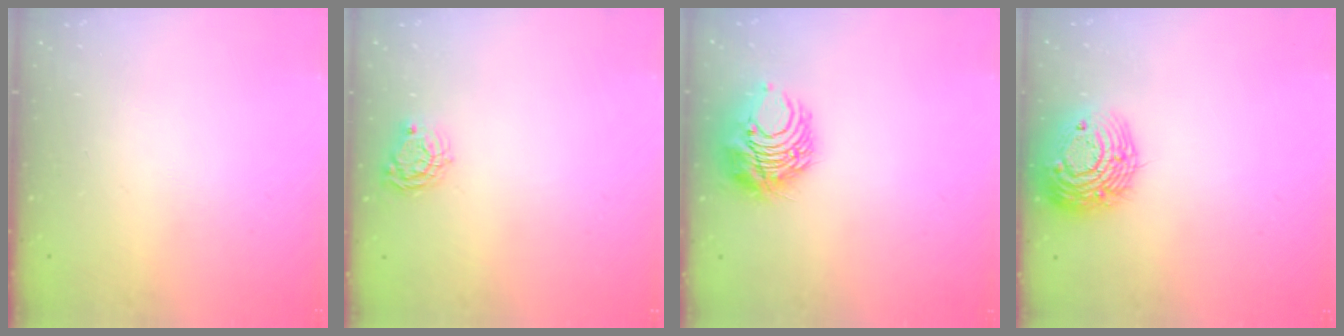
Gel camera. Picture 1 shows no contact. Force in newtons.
{"total": 6.0, "press": 6.0, "slide": 0.4}
{"total": 10.3, "press": 10.3, "slide": 0.6}
{"total": 15.6, "press": 15.6, "slide": 1.4}